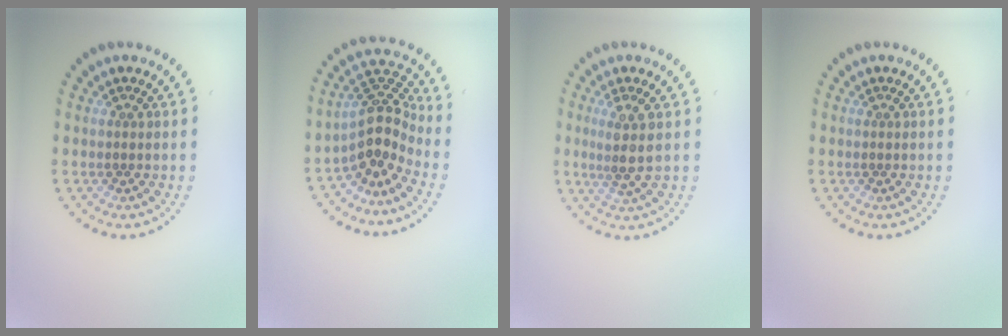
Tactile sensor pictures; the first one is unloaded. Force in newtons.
{"total": 4.3, "press": 3.0, "slide": 3.0}
{"total": 2.5, "press": 2.0, "slide": 1.5}
{"total": 0.0}